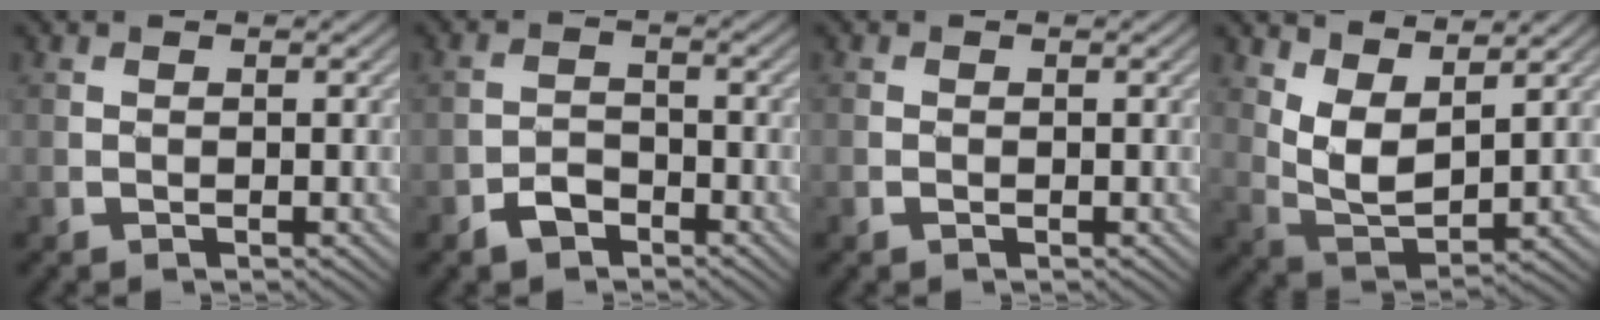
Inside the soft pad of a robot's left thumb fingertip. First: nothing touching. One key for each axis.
{"total": 3.0, "fx": -2.1, "fy": 1.7, "fz": 1.3, "tx": -0.023, "ty": 0.003, "tz": -0.047}
{"total": 0.9, "fx": -0.3, "fy": 0.7, "fz": 0.5, "tx": -0.010, "ty": -0.003, "tz": -0.007}
{"total": 6.8, "fx": 4.2, "fy": 2.7, "fz": 4.6, "tx": -0.106, "ty": -0.006, "tz": 0.087}